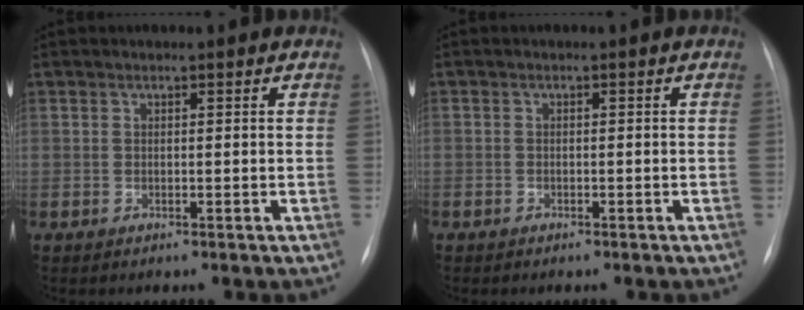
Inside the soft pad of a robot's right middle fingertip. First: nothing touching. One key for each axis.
{"total": 0.8, "fx": -0.6, "fy": 0.5, "fz": 0.1, "tx": -0.006, "ty": 0.002, "tz": -0.011}